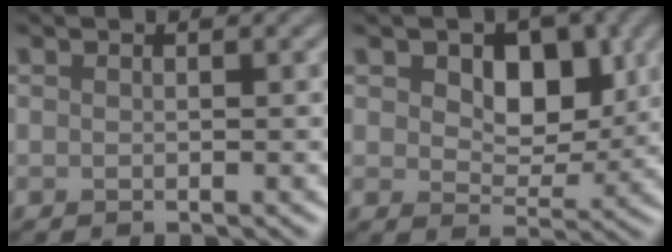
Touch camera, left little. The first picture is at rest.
{"total": 5.5, "force": [1.7, 3.6, 3.9], "torque": [-0.063, -0.012, 0.013]}